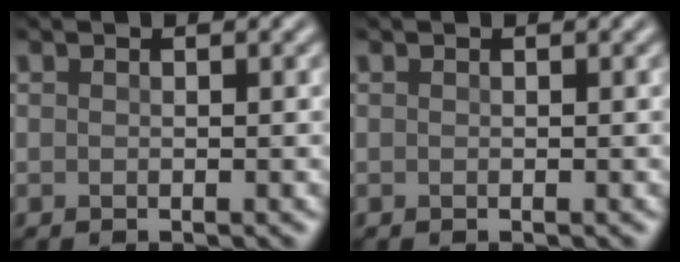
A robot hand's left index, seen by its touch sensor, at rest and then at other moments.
{"total": 0.0}